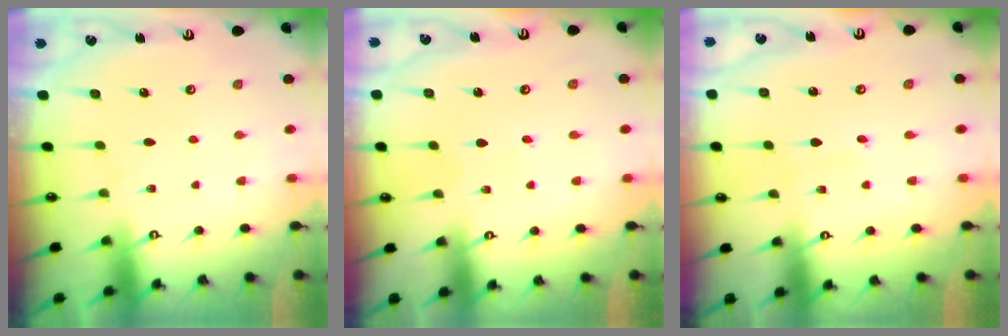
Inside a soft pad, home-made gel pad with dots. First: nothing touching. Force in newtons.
{"total": 1.6, "press": 1.6, "slide": 0.1}
{"total": 0.8, "press": 0.8, "slide": 0.0}